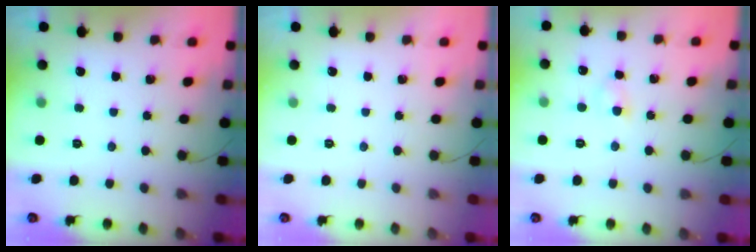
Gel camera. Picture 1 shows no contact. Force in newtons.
{"total": 0.0}
{"total": 3.6, "press": 3.4, "slide": 1.1}